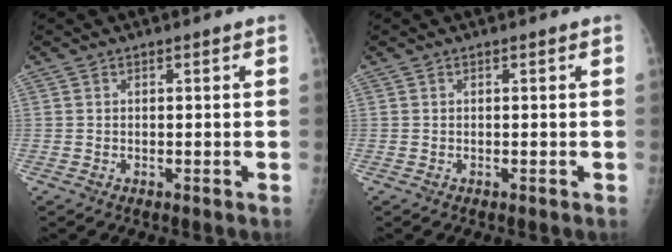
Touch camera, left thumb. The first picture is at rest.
{"total": 0.0}